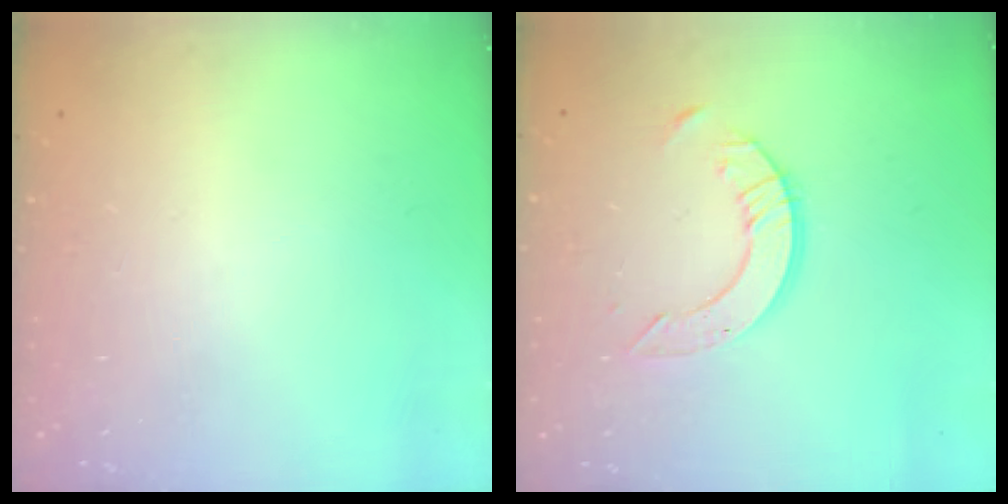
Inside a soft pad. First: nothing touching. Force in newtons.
{"total": 6.9, "press": 6.8, "slide": 0.7}